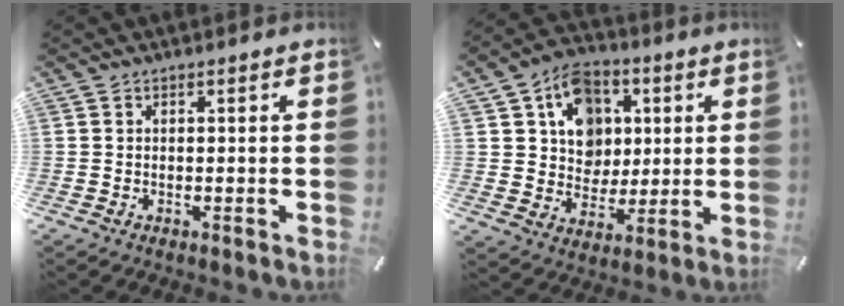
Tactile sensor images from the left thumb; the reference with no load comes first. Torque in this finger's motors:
{"motor_torque": [0.64, 0.21, 0.71, 0.36, 0.08]}